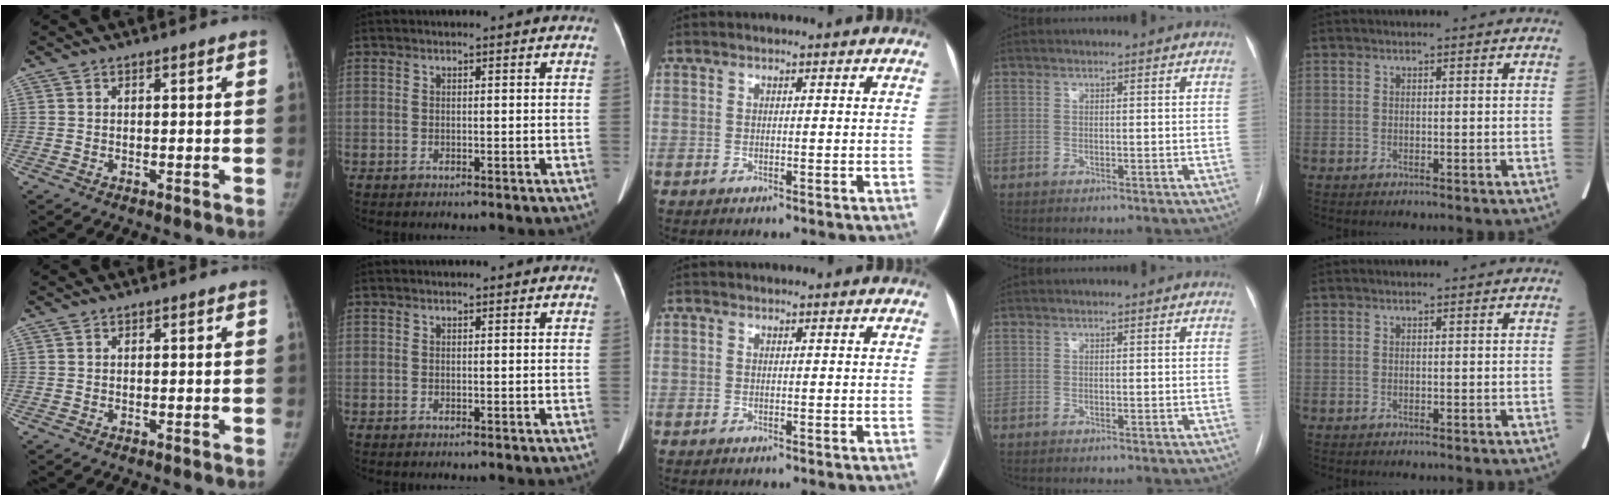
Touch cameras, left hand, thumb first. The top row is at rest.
{}